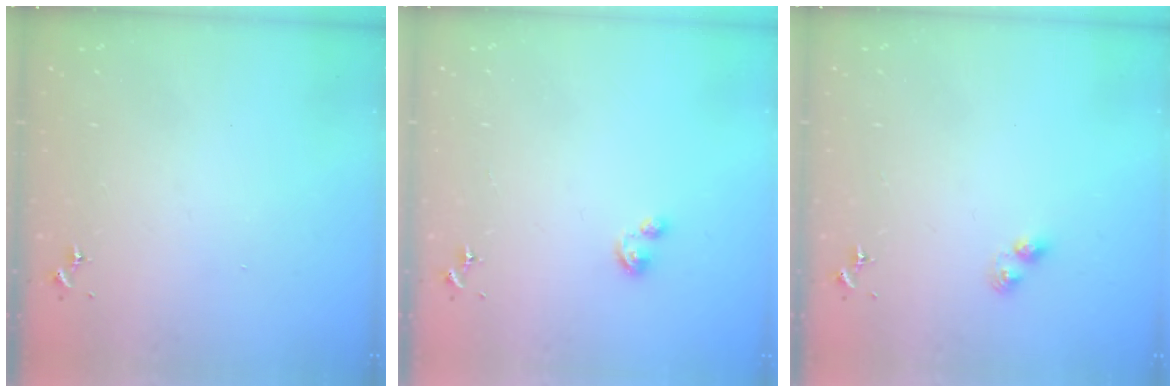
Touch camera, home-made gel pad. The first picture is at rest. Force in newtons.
{"total": 3.1, "press": 3.1, "slide": 0.3}
{"total": 3.3, "press": 3.2, "slide": 0.5}